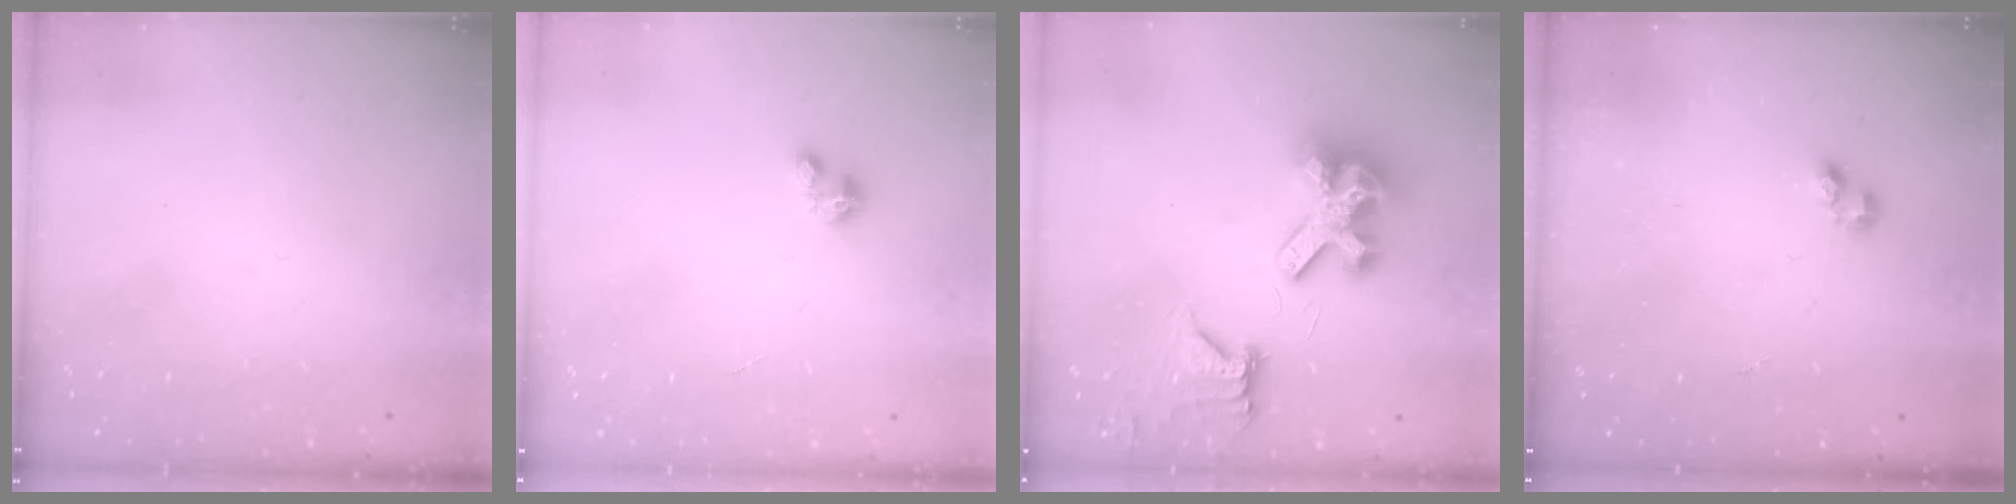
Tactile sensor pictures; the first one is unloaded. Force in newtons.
{"total": 1.7, "press": 1.7, "slide": 0.4}
{"total": 15.6, "press": 15.4, "slide": 2.1}
{"total": 2.3, "press": 2.2, "slide": 0.3}